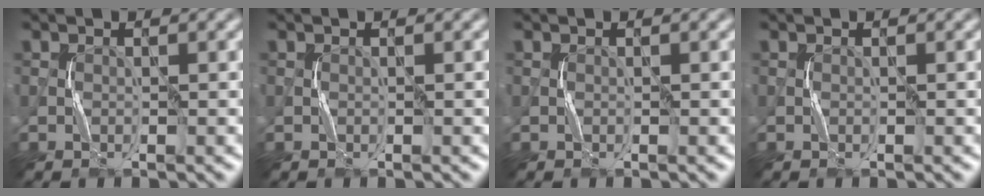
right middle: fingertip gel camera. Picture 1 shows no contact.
{"total": 0.0}
{"total": 0.0}
{"total": 0.0}